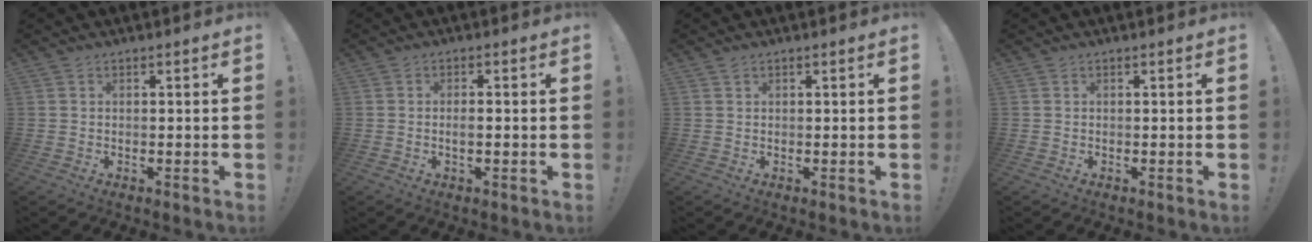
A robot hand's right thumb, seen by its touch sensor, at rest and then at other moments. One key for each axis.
{"total": 2.0, "fx": -0.6, "fy": 0.5, "fz": 1.8, "tx": -0.027, "ty": 0.000, "tz": -0.013}
{"total": 0.0}
{"total": 0.0}